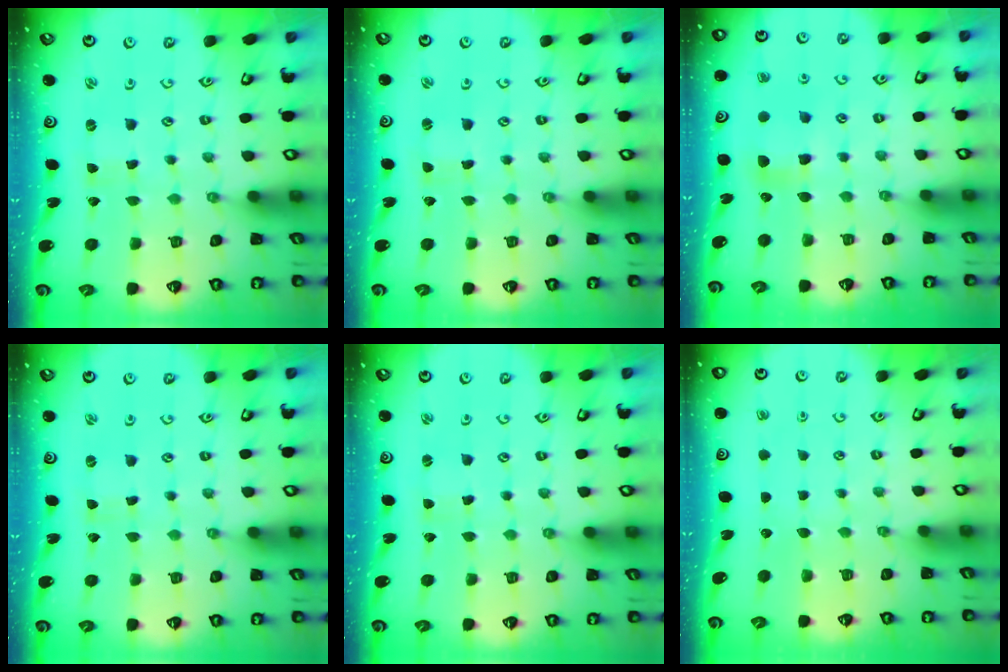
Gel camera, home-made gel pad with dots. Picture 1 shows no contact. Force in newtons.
{"total": 0.9, "press": 0.9, "slide": 0.0}
{"total": 7.5, "press": 7.5, "slide": 0.6}
{"total": 0.0}
{"total": 1.8, "press": 1.7, "slide": 0.3}
{"total": 0.0}